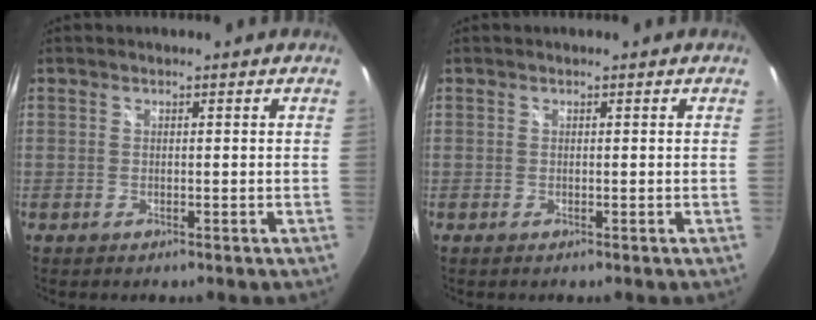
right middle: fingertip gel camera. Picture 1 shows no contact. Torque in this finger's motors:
{"motor_torque": [0.00, 0.01, 0.00, 0.01]}